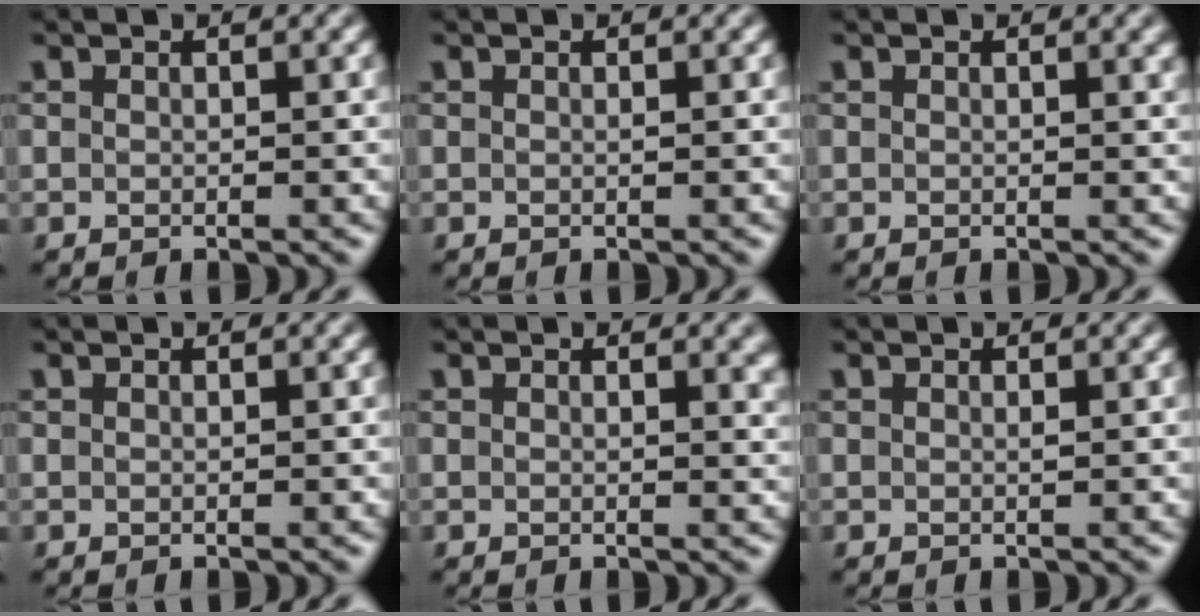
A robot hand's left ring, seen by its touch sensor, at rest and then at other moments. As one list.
[{"total": 0.0}, {"total": 1.0, "force": [0.6, 0.3, 0.7], "torque": [-0.003, 0.004, 0.007]}, {"total": 0.0}, {"total": 1.5, "force": [0.9, 0.5, 1.1], "torque": [-0.005, 0.000, 0.012]}, {"total": 0.0}]